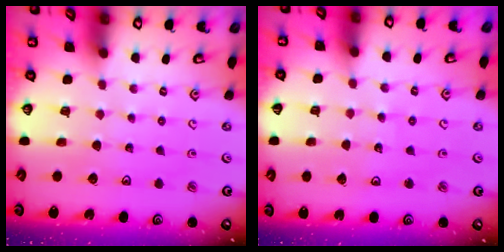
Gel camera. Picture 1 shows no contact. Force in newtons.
{"total": 4.4, "press": 4.3, "slide": 0.5}